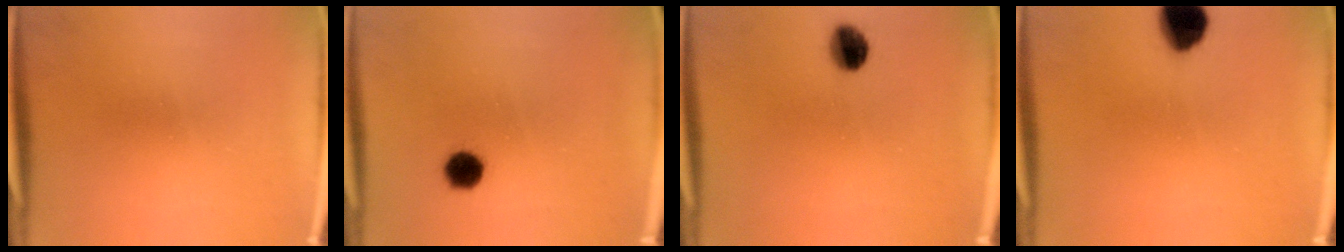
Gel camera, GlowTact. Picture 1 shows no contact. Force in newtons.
{"total": 4.0}
{"total": 5.1}
{"total": 9.3}